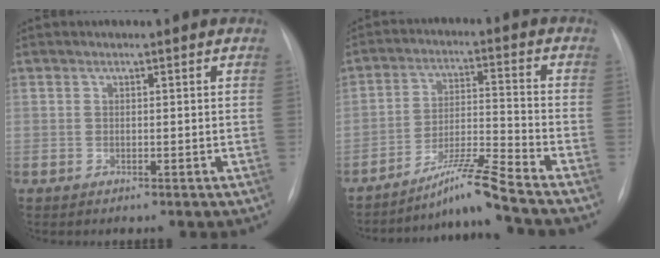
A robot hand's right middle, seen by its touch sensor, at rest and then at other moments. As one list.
[{"total": 8.5, "force": [-7.2, -2.2, 3.9], "torque": [-0.079, -0.009, -0.129]}]